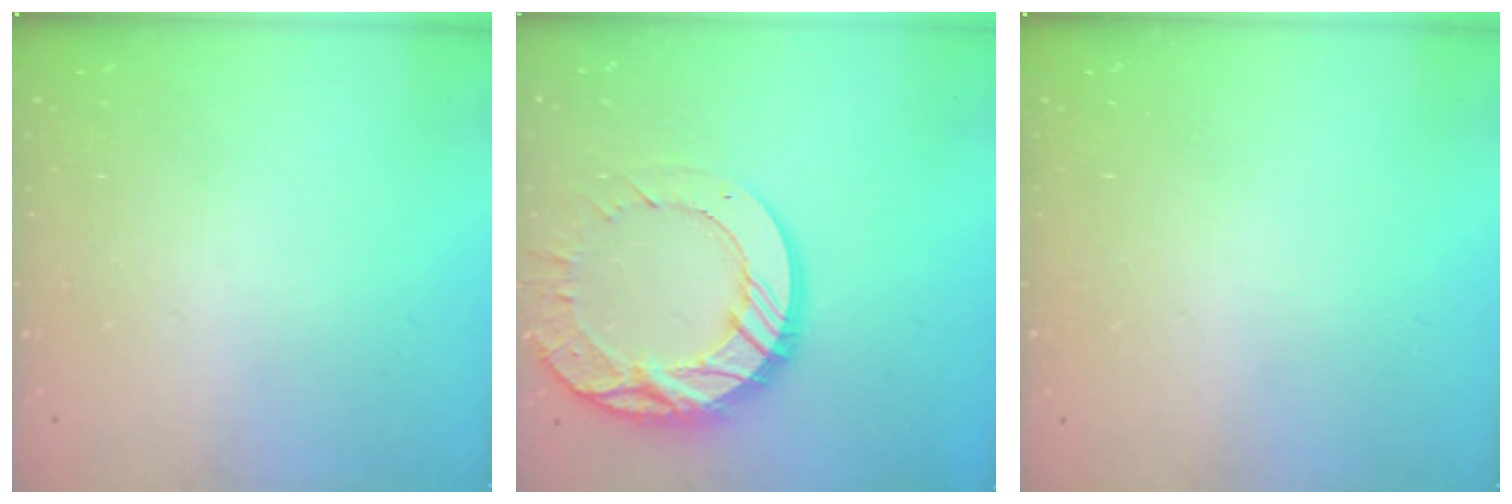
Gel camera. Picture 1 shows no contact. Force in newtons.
{"total": 17.7, "press": 17.6, "slide": 1.5}
{"total": 0.0}